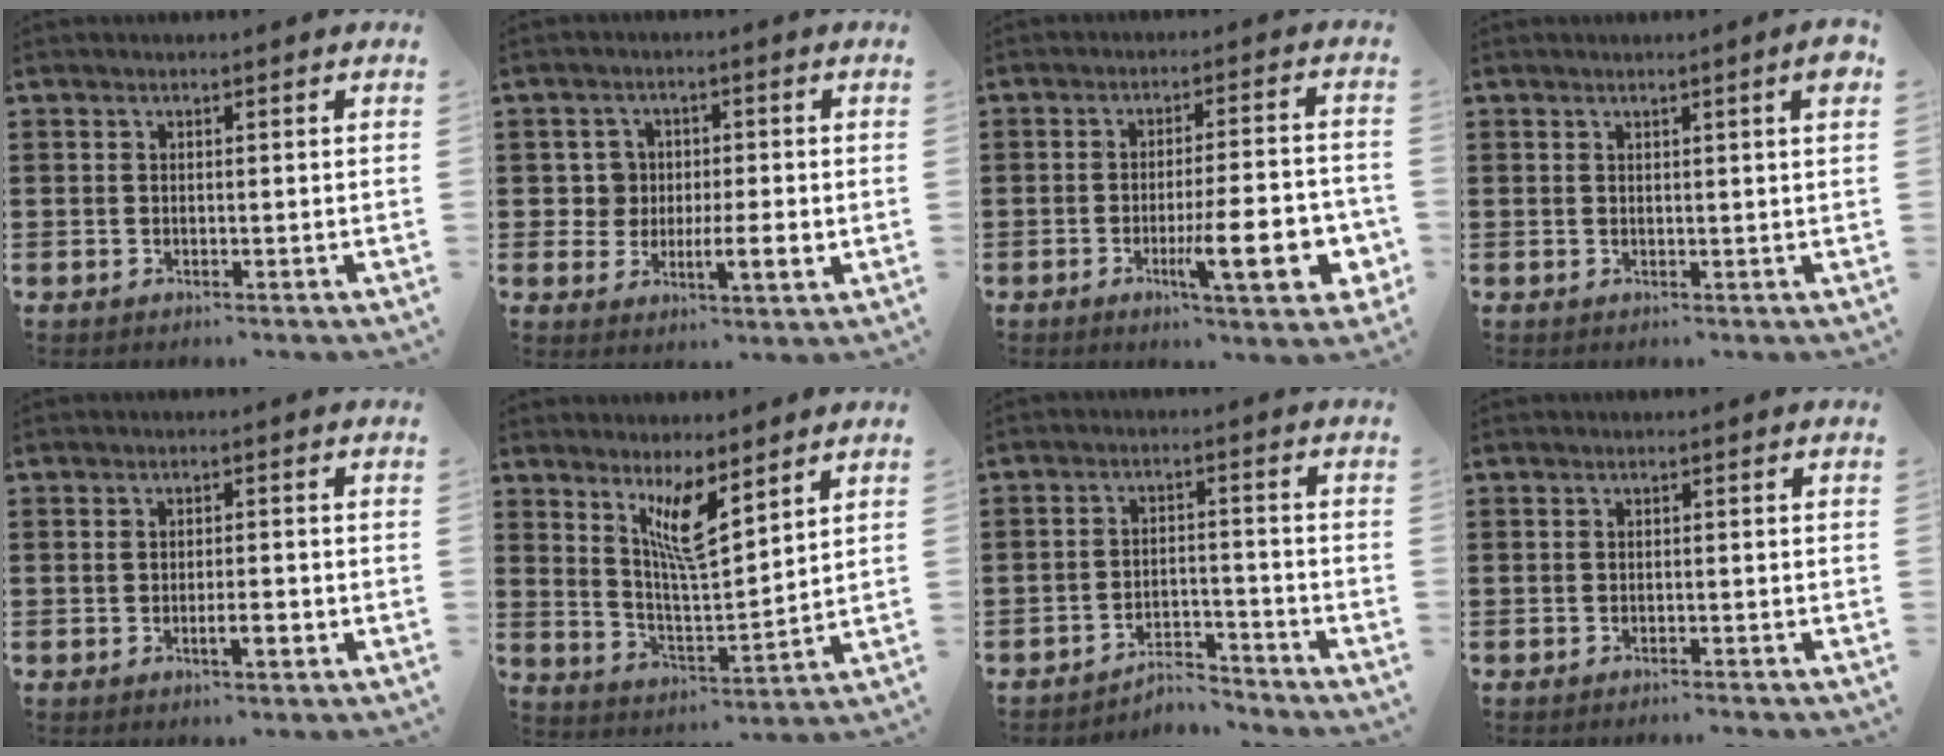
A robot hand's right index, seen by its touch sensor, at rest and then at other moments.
{"total": 4.7, "force": [-0.3, 3.6, 3.1], "torque": [-0.062, 0.007, -0.008]}
{"total": 12.3, "force": [-3.7, 2.6, 11.4], "torque": [-0.176, -0.004, -0.058]}
{"total": 2.2, "force": [1.1, -0.2, 1.9], "torque": [-0.031, -0.003, 0.016]}
{"total": 3.2, "force": [-0.9, 1.1, 2.8], "torque": [-0.048, 0.003, -0.015]}
{"total": 7.7, "force": [4.9, 1.5, 5.7], "torque": [-0.116, -0.018, 0.085]}
{"total": 4.2, "force": [-4.2, 0.7, 0.5], "torque": [-0.013, 0.007, -0.085]}
{"total": 0.6, "force": [-0.5, 0.0, 0.2], "torque": [-0.005, -0.002, -0.011]}